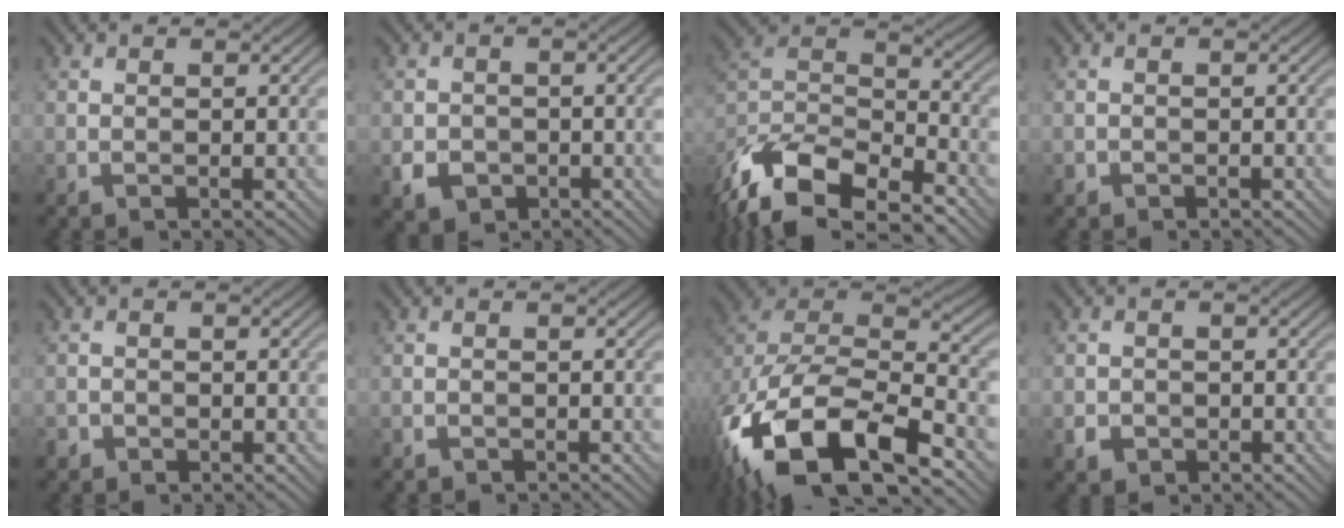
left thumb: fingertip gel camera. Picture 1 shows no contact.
{"total": 3.6, "force": [-1.6, 3.0, 1.4], "torque": [-0.029, -0.012, -0.029]}
{"total": 15.5, "force": [-11.3, 6.3, 8.4], "torque": [-0.216, -0.027, -0.193]}
{"total": 0.8, "force": [-0.6, 0.6, 0.1], "torque": [-0.001, -0.004, -0.011]}
{"total": 1.3, "force": [-0.9, 0.8, 0.1], "torque": [-0.001, -0.002, -0.022]}
{"total": 0.7, "force": [-0.7, 0.2, 0.0], "torque": [0.002, -0.003, -0.013]}
{"total": 18.1, "force": [-8.8, 9.2, 12.9], "torque": [-0.291, -0.044, -0.141]}
{"total": 1.9, "force": [-1.0, 1.6, 0.6], "torque": [-0.008, -0.006, -0.020]}